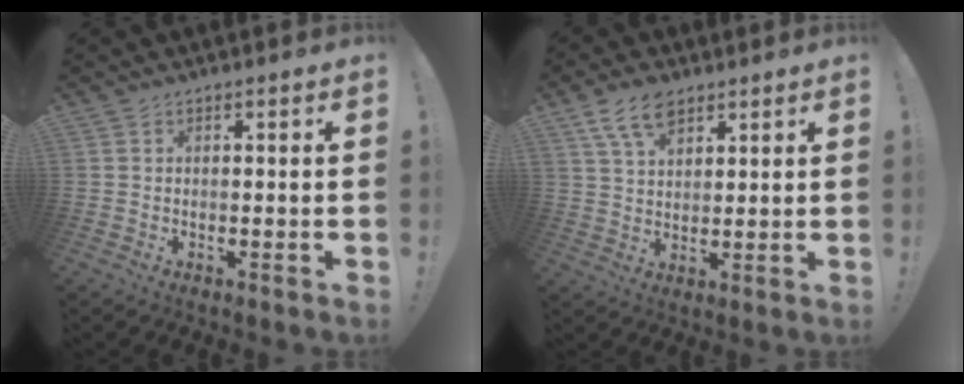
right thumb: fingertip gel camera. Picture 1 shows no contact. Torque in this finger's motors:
{"motor_torque": [0.00, 2.02, 0.12, 0.21, 0.05]}